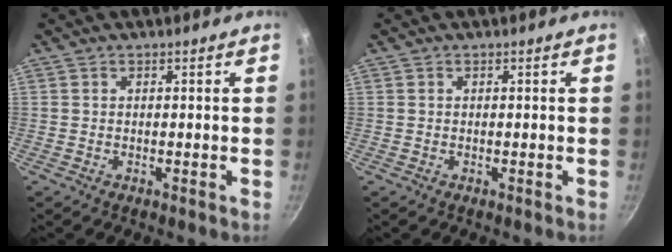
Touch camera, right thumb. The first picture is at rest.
{"total": 0.0}